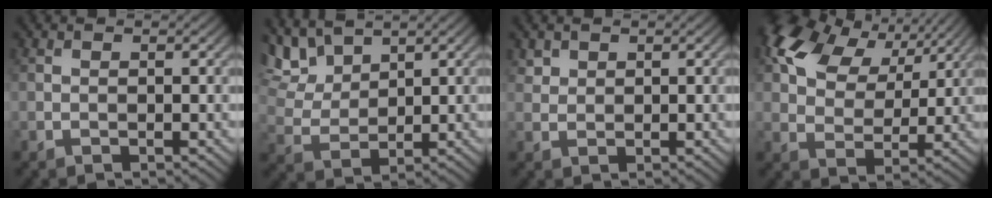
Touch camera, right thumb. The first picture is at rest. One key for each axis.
{"total": 6.8, "fx": 4.8, "fy": 3.1, "fz": 3.6, "tx": -0.095, "ty": 0.004, "tz": 0.102}
{"total": 1.4, "fx": 1.0, "fy": 1.0, "fz": 0.3, "tx": -0.011, "ty": -0.002, "tz": 0.023}
{"total": 11.2, "fx": 6.0, "fy": 6.7, "fz": 6.7, "tx": -0.148, "ty": 0.017, "tz": 0.108}